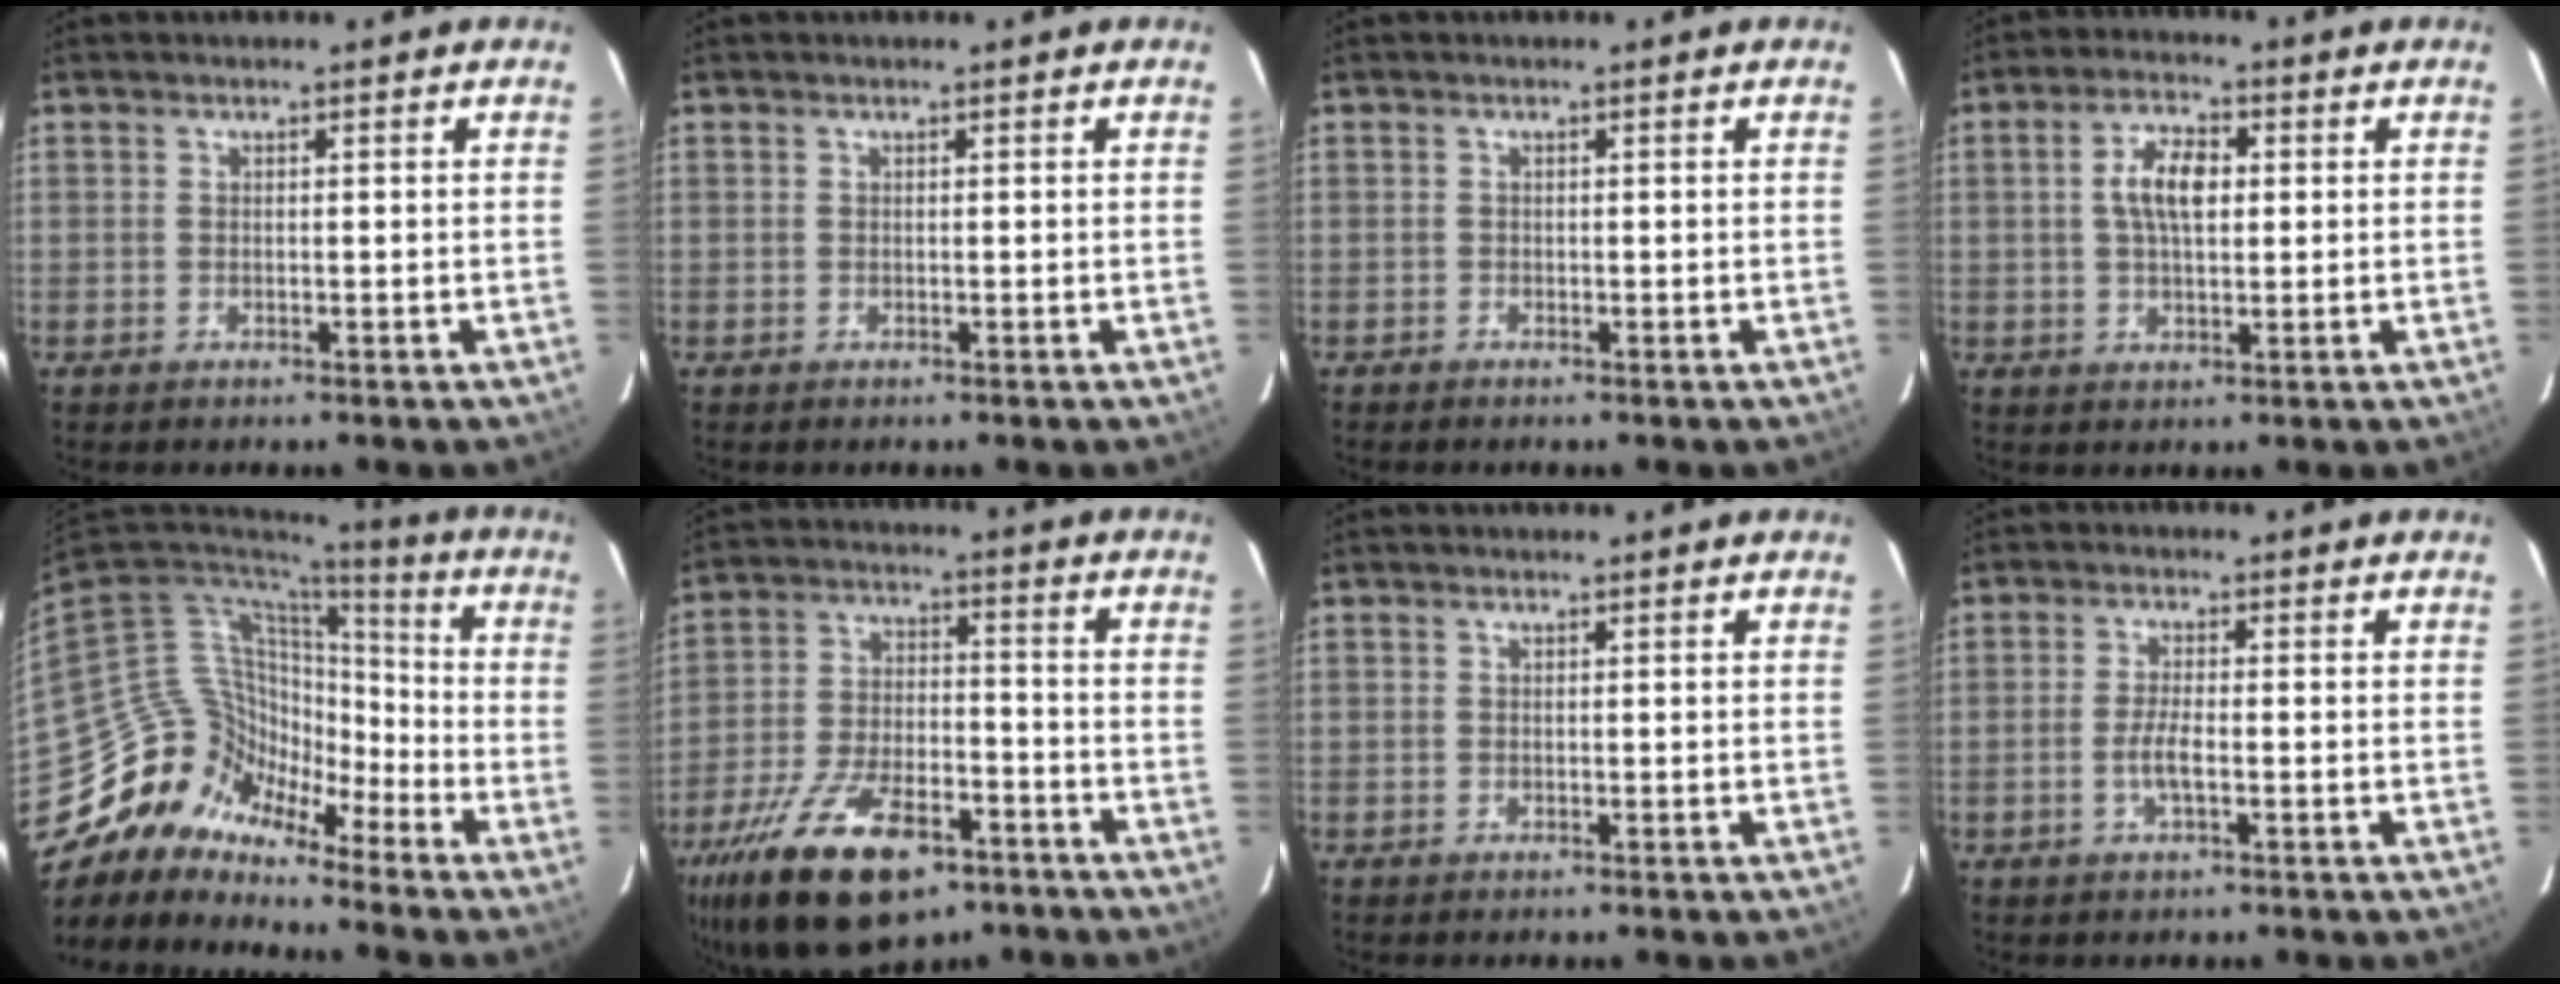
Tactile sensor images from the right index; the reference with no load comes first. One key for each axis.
{"total": 0.0}
{"total": 0.5, "fx": -0.5, "fy": 0.3, "fz": 0.0, "tx": -0.002, "ty": 0.002, "tz": -0.010}
{"total": 6.6, "fx": 1.0, "fy": 3.2, "fz": 5.7, "tx": -0.105, "ty": 0.013, "tz": 0.019}
{"total": 12.9, "fx": -10.4, "fy": 7.5, "fz": 1.4, "tx": -0.035, "ty": 0.032, "tz": -0.202}
{"total": 21.8, "fx": -13.7, "fy": 9.9, "fz": 13.8, "tx": -0.283, "ty": -0.026, "tz": -0.222}
{"total": 0.0}
{"total": 3.6, "fx": -1.2, "fy": 0.6, "fz": 3.3, "tx": -0.068, "ty": -0.002, "tz": -0.024}